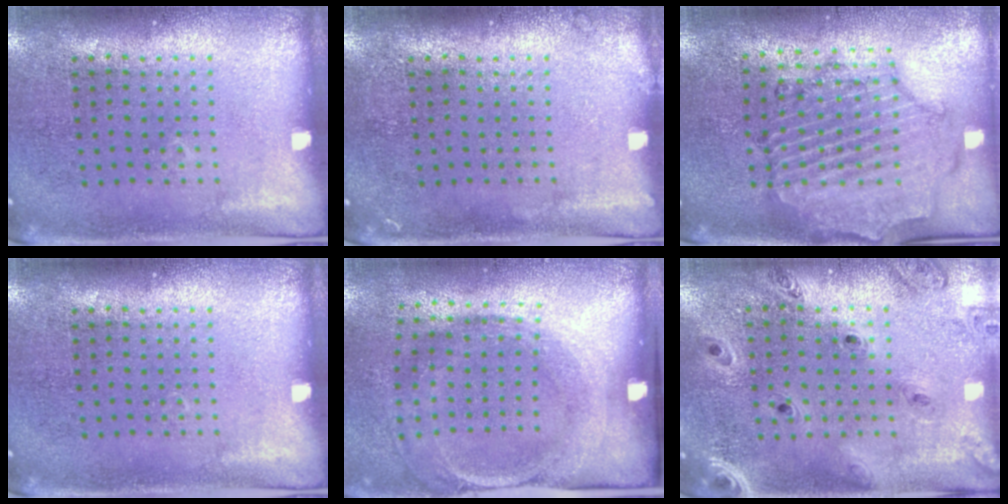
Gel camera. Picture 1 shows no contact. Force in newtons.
{"total": 0.6, "press": 0.5, "slide": 0.1}
{"total": 1.2, "press": 1.1, "slide": 0.3}
{"total": 0.0}
{"total": 1.8, "press": 1.2, "slide": 1.3}
{"total": 1.3, "press": 1.3, "slide": 0.1}